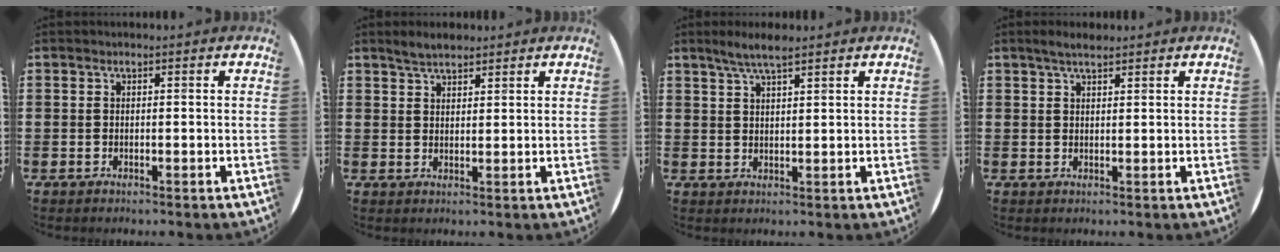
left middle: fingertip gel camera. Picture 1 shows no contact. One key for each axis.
{"total": 2.9, "fx": 2.7, "fy": 0.8, "fz": 0.8, "tx": -0.020, "ty": 0.003, "tz": 0.050}
{"total": 3.7, "fx": 3.0, "fy": 0.5, "fz": 2.1, "tx": -0.045, "ty": 0.002, "tz": 0.053}
{"total": 2.2, "fx": 1.8, "fy": 0.5, "fz": 1.1, "tx": -0.016, "ty": 0.002, "tz": 0.031}